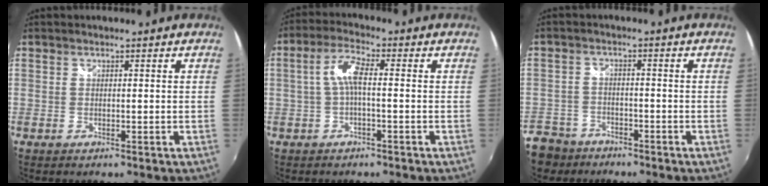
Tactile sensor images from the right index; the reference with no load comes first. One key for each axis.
{"total": 5.2, "fx": -0.3, "fy": 1.3, "fz": 5.1, "tx": -0.106, "ty": 0.014, "tz": -0.006}
{"total": 8.4, "fx": -6.0, "fy": 5.8, "fz": 1.5, "tx": -0.065, "ty": 0.009, "tz": -0.109}